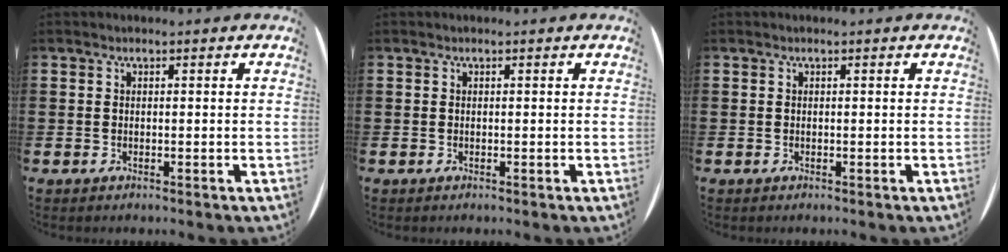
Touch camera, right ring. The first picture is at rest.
{"total": 0.0}
{"total": 0.0}